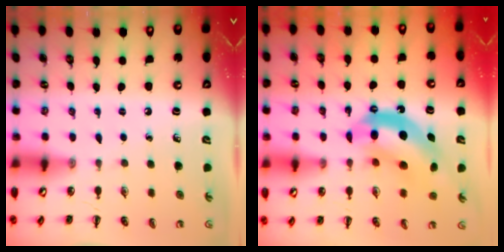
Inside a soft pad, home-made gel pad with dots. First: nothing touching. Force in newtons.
{"total": 12.2, "press": 11.7, "slide": 3.3}